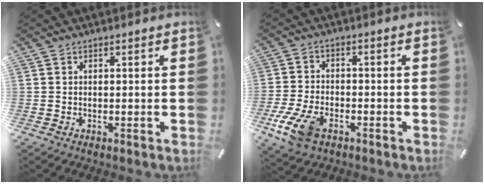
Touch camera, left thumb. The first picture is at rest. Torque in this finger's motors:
{"motor_torque": [-0.02, 0.90, 0.91, 0.58, 0.06]}